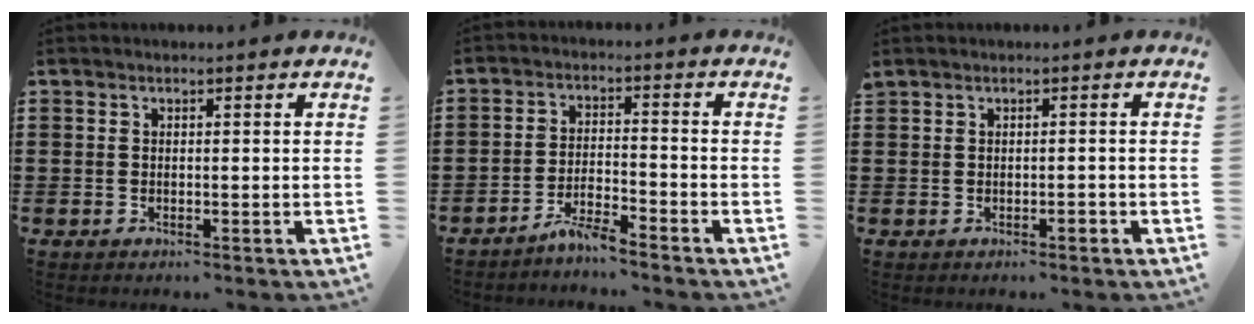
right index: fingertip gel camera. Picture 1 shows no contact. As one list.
[{"total": 3.7, "force": [-3.5, 0.1, 1.3], "torque": [-0.032, 0.004, -0.071]}, {"total": 0.8, "force": [-0.3, 0.4, 0.7], "torque": [-0.013, -0.001, -0.006]}]